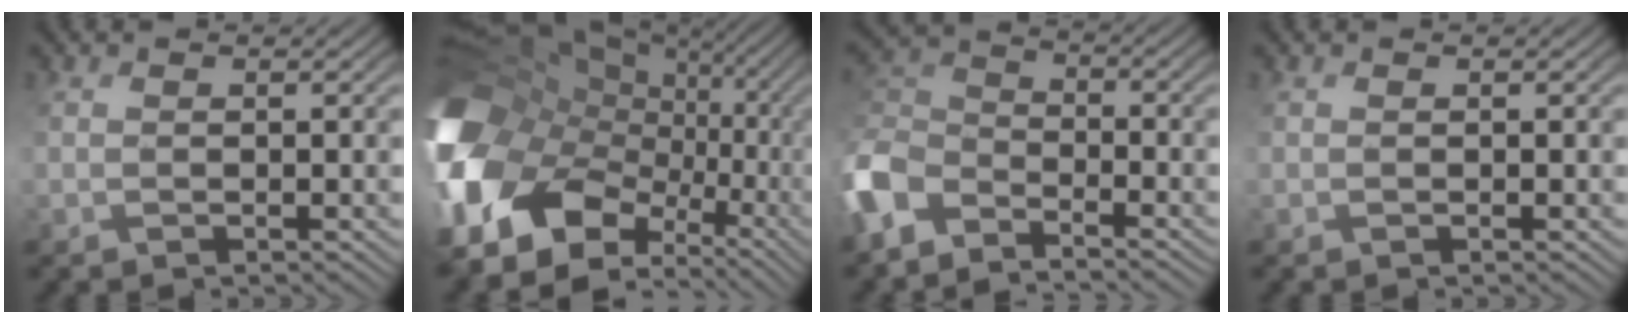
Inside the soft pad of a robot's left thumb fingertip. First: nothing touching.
{"total": 20.9, "force": [-2.2, 16.0, 13.2], "torque": [-0.325, -0.026, -0.024]}
{"total": 7.9, "force": [-5.3, 4.3, 4.1], "torque": [-0.108, -0.003, -0.132]}
{"total": 0.0}